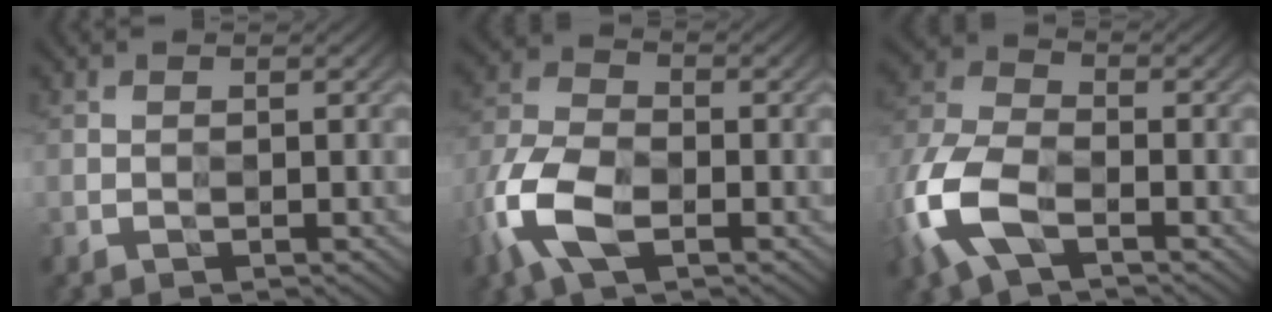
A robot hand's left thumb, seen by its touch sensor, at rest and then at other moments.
{"total": 10.1, "force": [-4.5, 5.8, 6.9], "torque": [-0.174, -0.008, -0.098]}
{"total": 11.4, "force": [-4.6, 6.7, 7.9], "torque": [-0.216, -0.015, -0.100]}